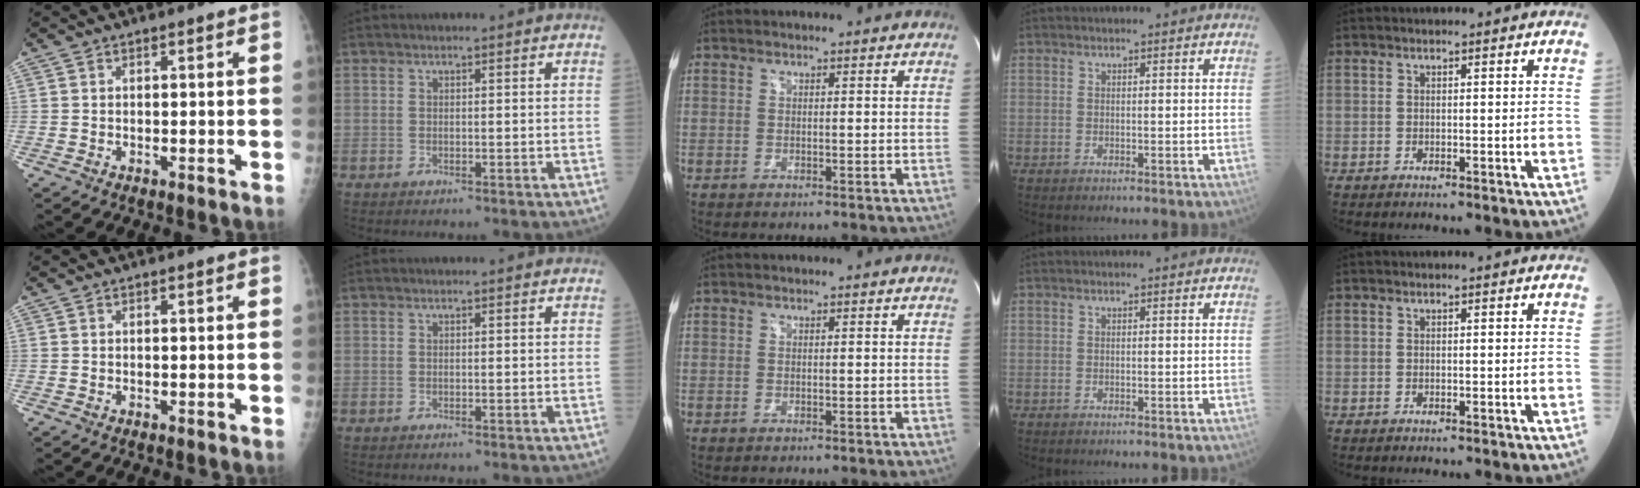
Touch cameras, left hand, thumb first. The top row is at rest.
{}